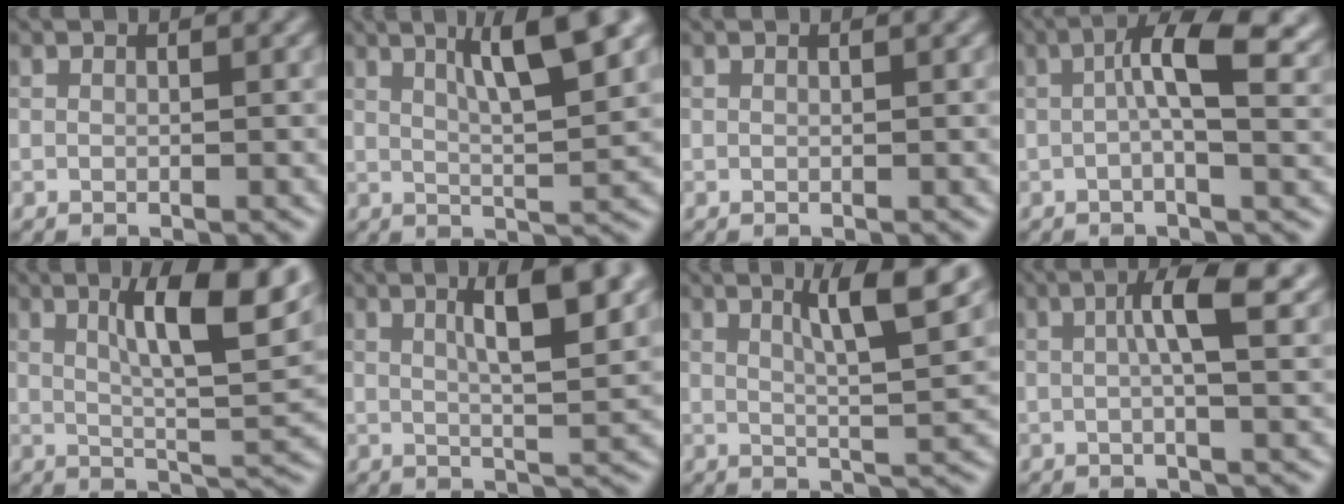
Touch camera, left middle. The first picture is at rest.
{"total": 7.2, "force": [3.3, 1.4, 6.2], "torque": [-0.086, 0.008, 0.053]}
{"total": 0.0}
{"total": 7.1, "force": [0.9, 2.1, 6.8], "torque": [-0.114, 0.013, 0.006]}
{"total": 9.5, "force": [3.8, 2.3, 8.4], "torque": [-0.120, 0.001, 0.062]}
{"total": 7.1, "force": [2.6, 1.8, 6.3], "torque": [-0.080, 0.008, 0.040]}
{"total": 7.0, "force": [3.3, 1.3, 6.0], "torque": [-0.083, 0.006, 0.053]}
{"total": 5.2, "force": [1.2, 1.1, 5.0], "torque": [-0.081, 0.008, 0.017]}